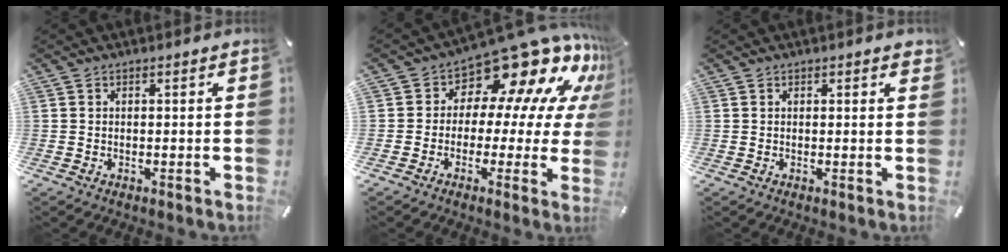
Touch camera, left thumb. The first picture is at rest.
{"total": 14.9, "force": [10.9, 7.1, 7.2], "torque": [-0.112, -0.105, 0.185]}
{"total": 0.8, "force": [0.5, 0.4, 0.5], "torque": [-0.001, -0.001, 0.006]}